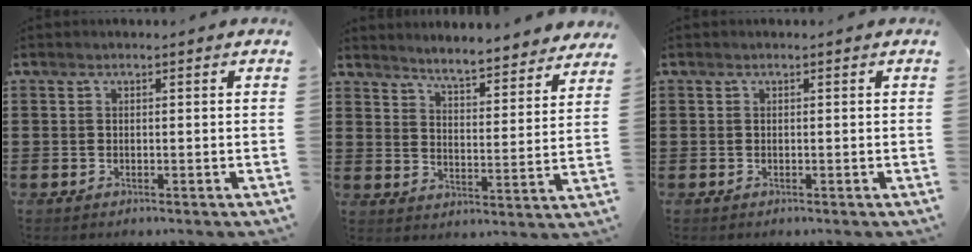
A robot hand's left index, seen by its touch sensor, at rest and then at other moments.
{"total": 4.9, "force": [4.8, -0.6, 0.6], "torque": [-0.036, -0.039, 0.079]}
{"total": 0.0}